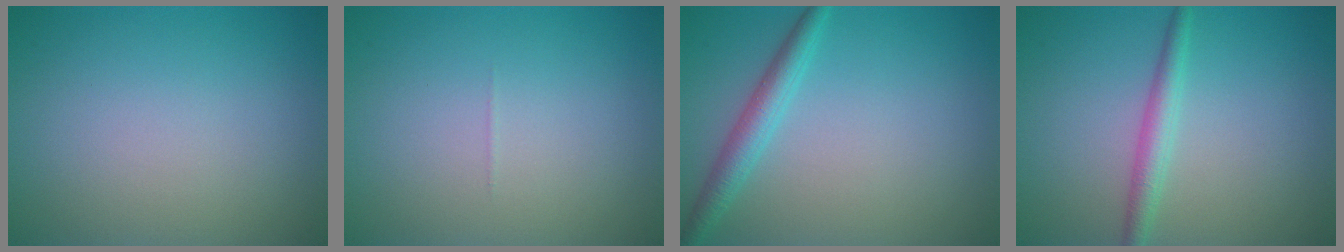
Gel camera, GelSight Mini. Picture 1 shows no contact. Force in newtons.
{"total": 0.0}
{"total": 2.6, "press": 2.6, "slide": 0.1}
{"total": 2.2, "press": 2.2, "slide": 0.1}